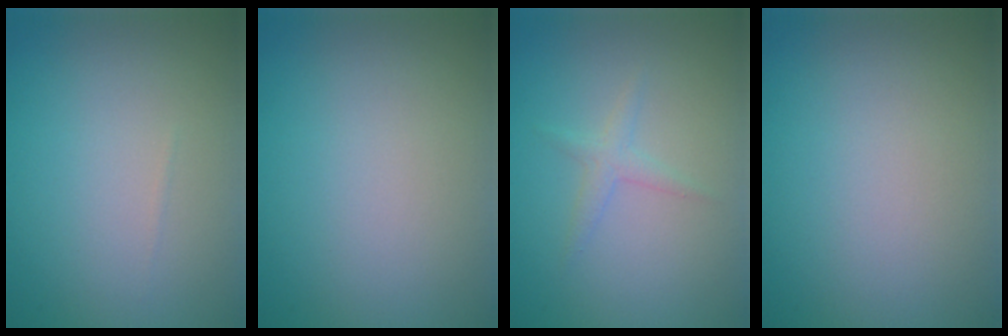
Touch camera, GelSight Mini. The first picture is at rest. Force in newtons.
{"total": 0.0}
{"total": 1.3, "press": 1.3, "slide": 0.0}
{"total": 0.0}